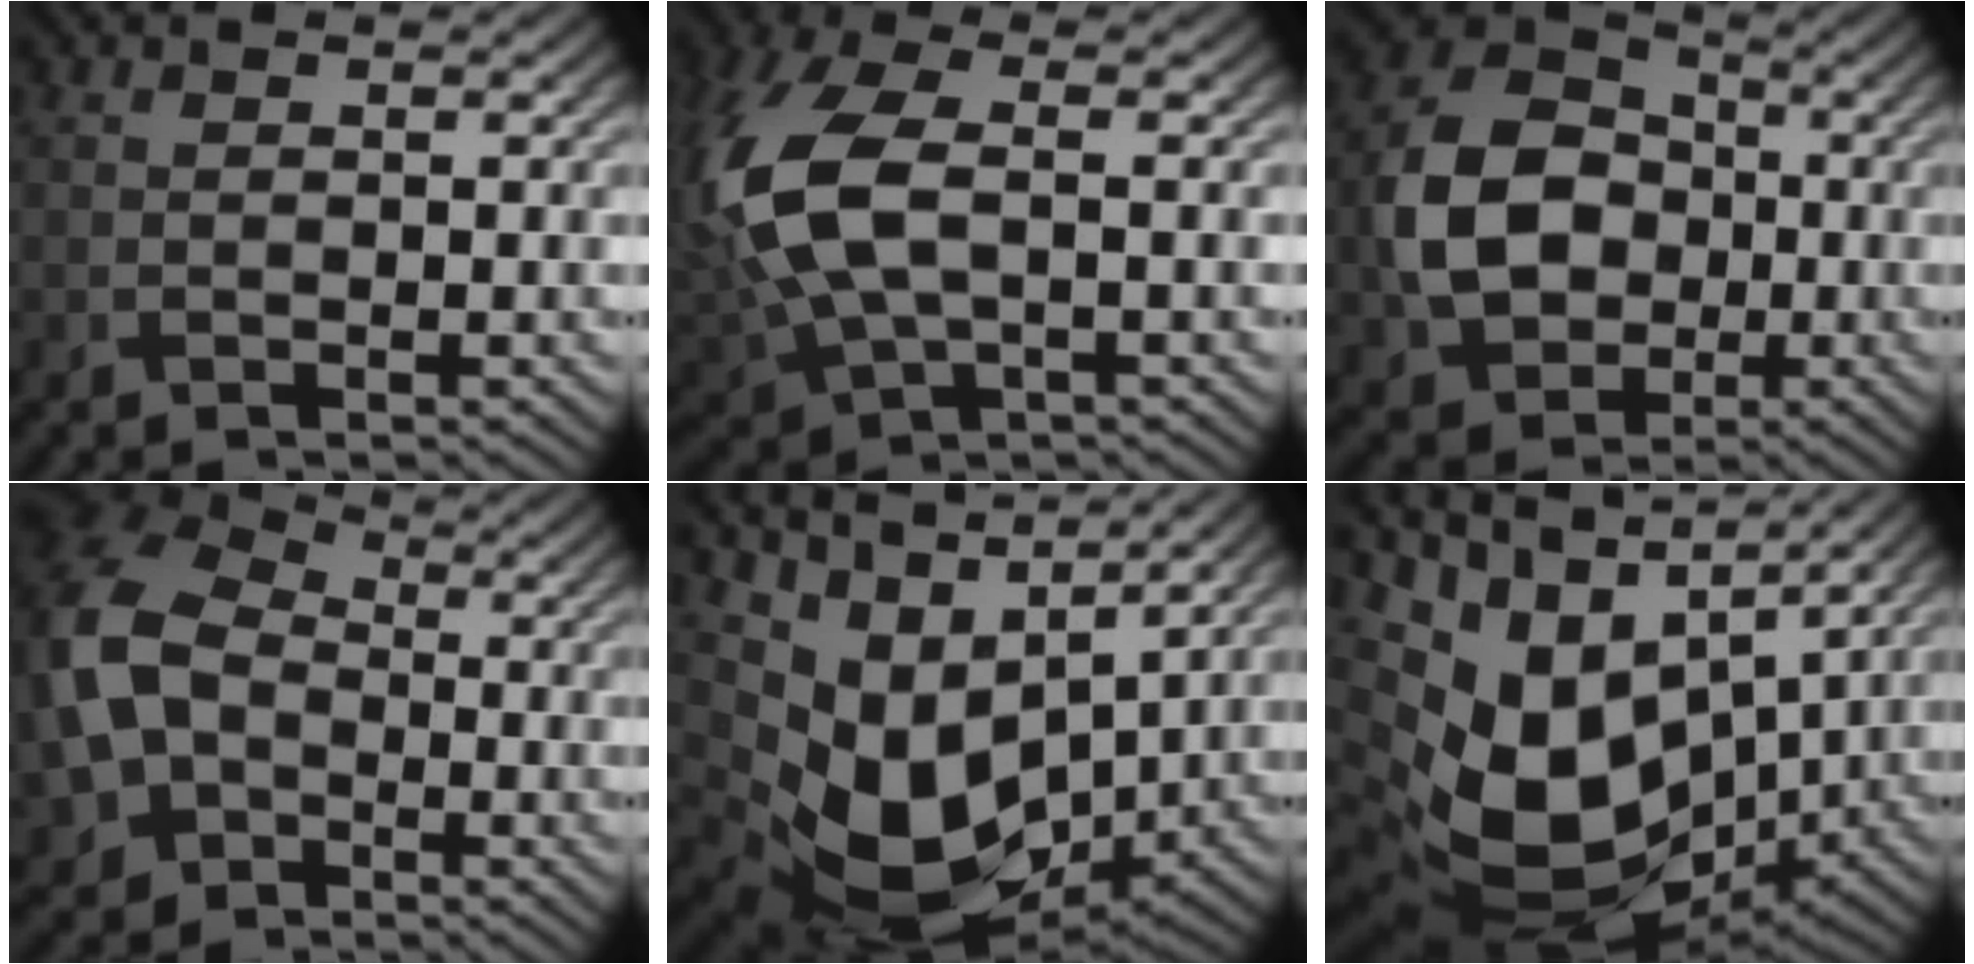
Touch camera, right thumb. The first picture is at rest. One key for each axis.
{"total": 13.0, "fx": 0.6, "fy": 6.9, "fz": 11.0, "tx": -0.294, "ty": 0.005, "tz": 0.010}
{"total": 10.8, "fx": -1.2, "fy": 8.6, "fz": 6.4, "tx": -0.146, "ty": 0.000, "tz": -0.031}
{"total": 14.2, "fx": -2.5, "fy": 10.5, "fz": 9.3, "tx": -0.245, "ty": -0.022, "tz": -0.049}
{"total": 13.8, "fx": 2.3, "fy": 9.5, "fz": 9.8, "tx": -0.217, "ty": -0.028, "tz": 0.058}
{"total": 18.2, "fx": 1.0, "fy": 12.2, "fz": 13.5, "tx": -0.292, "ty": -0.028, "tz": 0.042}